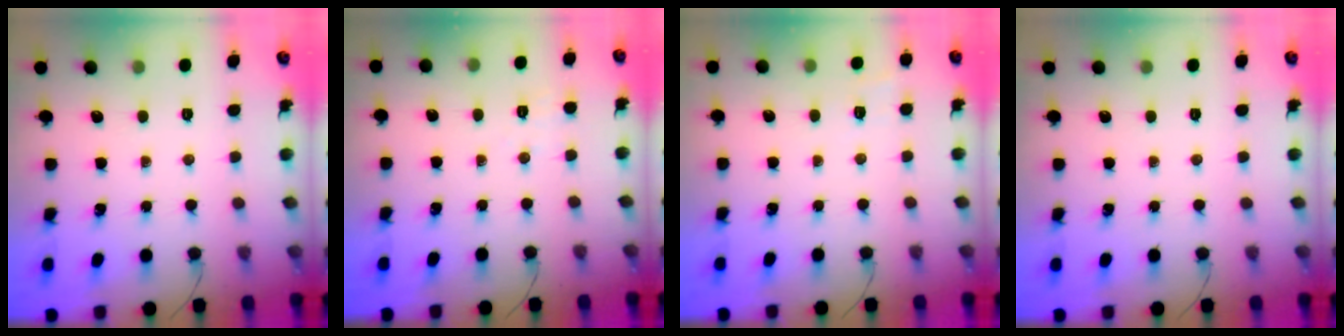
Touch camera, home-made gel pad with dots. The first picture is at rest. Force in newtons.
{"total": 2.1, "press": 1.6, "slide": 1.4}
{"total": 5.7, "press": 5.3, "slide": 2.1}
{"total": 0.0}